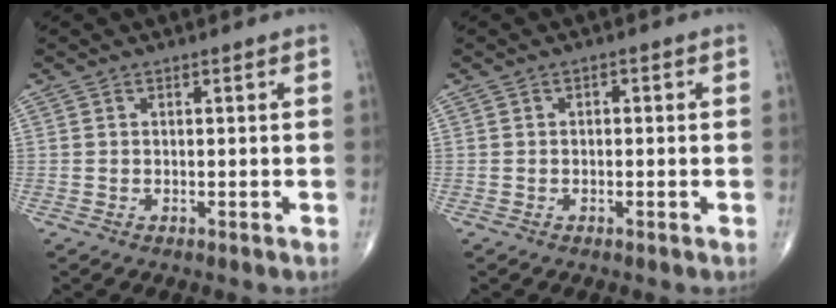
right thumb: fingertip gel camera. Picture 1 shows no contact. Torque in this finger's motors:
{"motor_torque": [-0.04, -0.18, 0.07, 0.17, -0.05]}